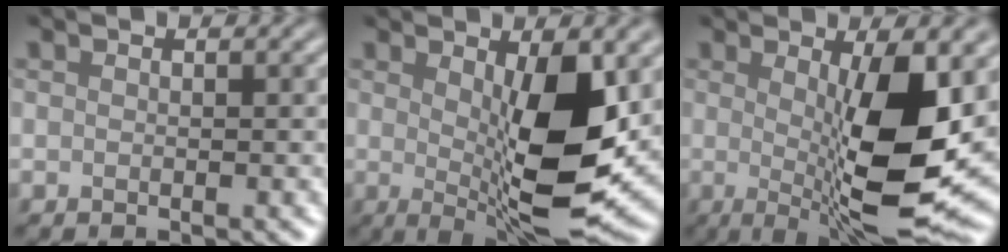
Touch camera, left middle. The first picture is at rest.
{"total": 9.2, "force": [0.5, 2.6, 8.8], "torque": [-0.137, -0.022, 0.017]}
{"total": 10.3, "force": [-0.1, 2.5, 10.0], "torque": [-0.156, -0.023, 0.009]}